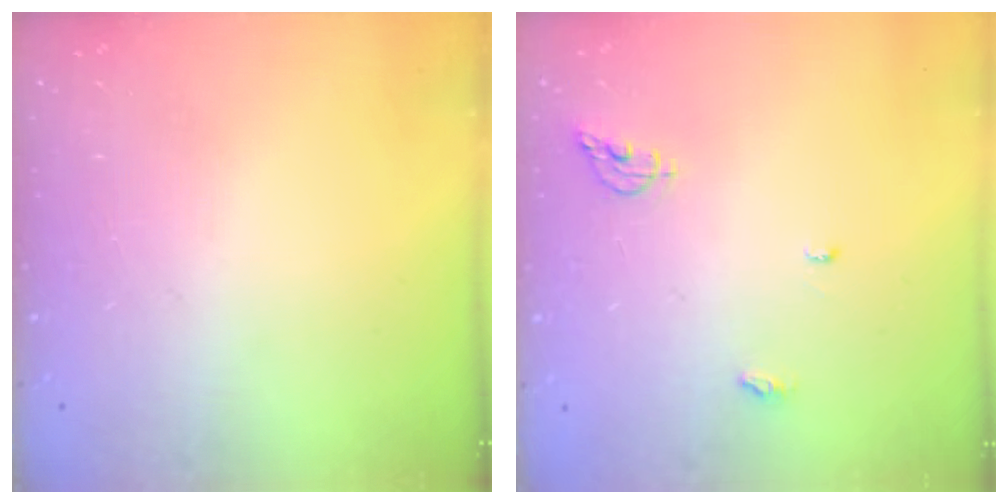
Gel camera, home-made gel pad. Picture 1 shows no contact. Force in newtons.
{"total": 6.5, "press": 6.5, "slide": 0.5}